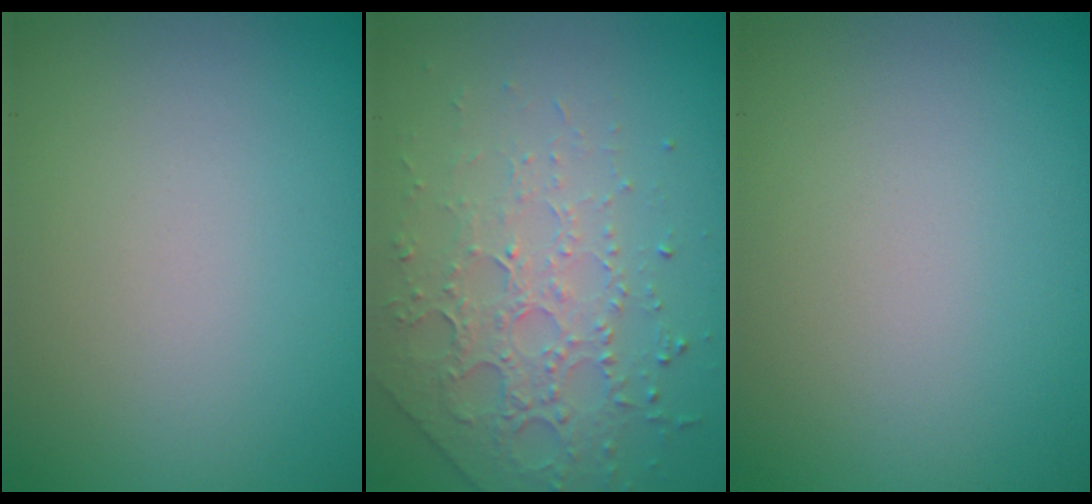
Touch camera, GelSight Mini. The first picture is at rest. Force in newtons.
{"total": 4.5, "press": 3.2, "slide": 3.2}
{"total": 0.0}